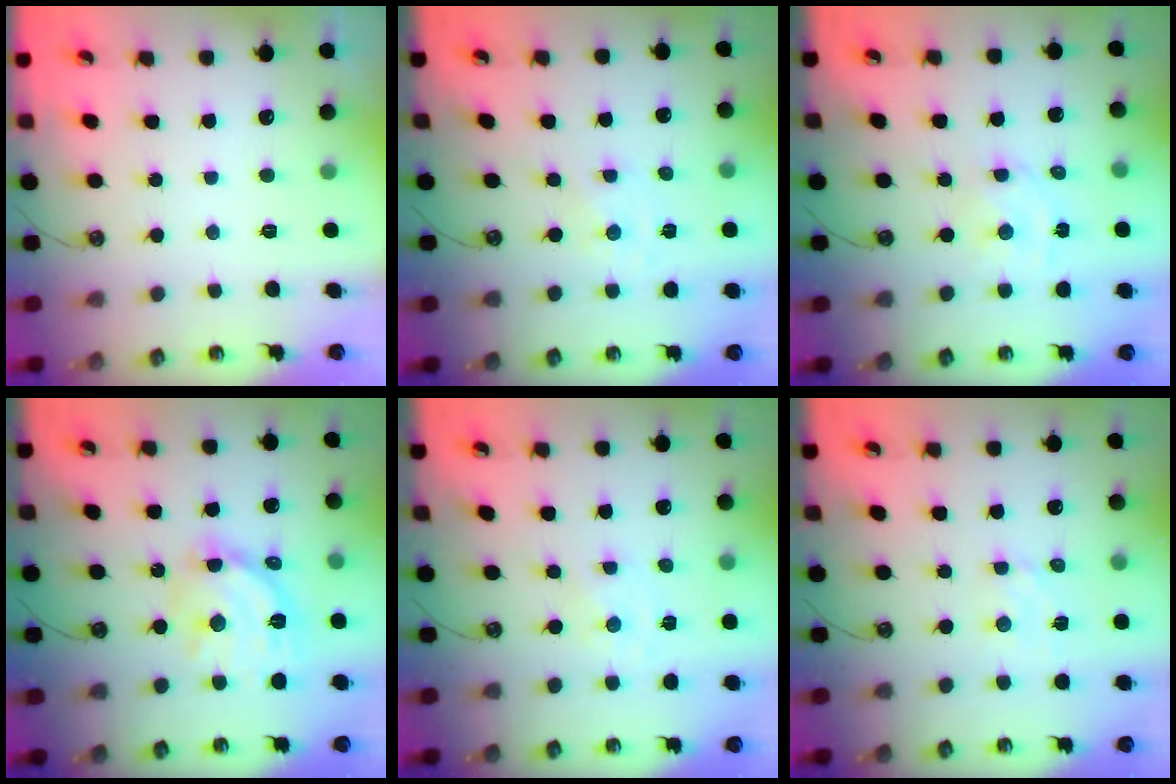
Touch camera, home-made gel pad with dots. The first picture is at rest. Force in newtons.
{"total": 0.0}
{"total": 3.0, "press": 3.0, "slide": 0.3}
{"total": 15.1, "press": 15.0, "slide": 1.2}
{"total": 0.0}
{"total": 1.8, "press": 1.8, "slide": 0.3}